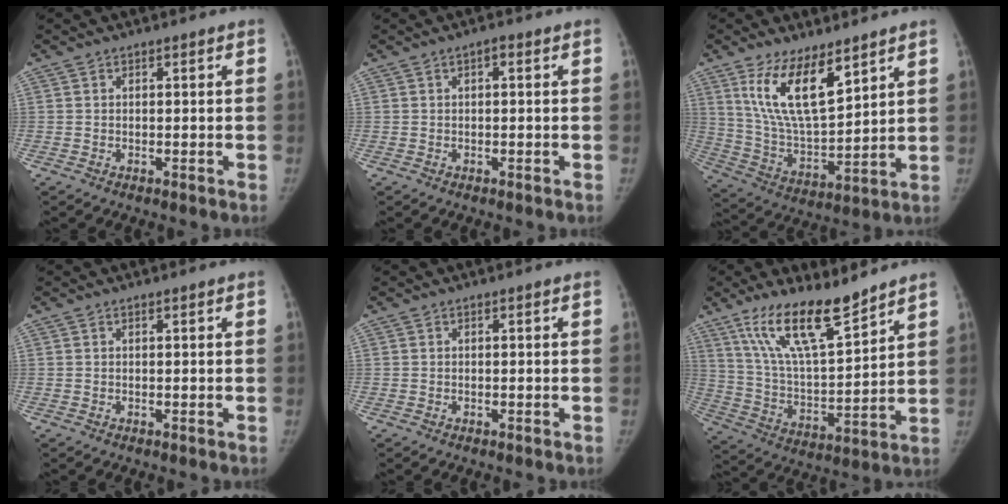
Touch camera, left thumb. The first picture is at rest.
{"total": 1.0, "force": [0.2, 0.4, 0.8], "torque": [-0.008, 0.004, -0.001]}
{"total": 14.9, "force": [8.6, 5.8, 10.7], "torque": [-0.175, -0.050, 0.177]}
{"total": 0.0}
{"total": 0.0}
{"total": 16.4, "force": [11.8, 4.2, 10.6], "torque": [-0.167, -0.066, 0.227]}